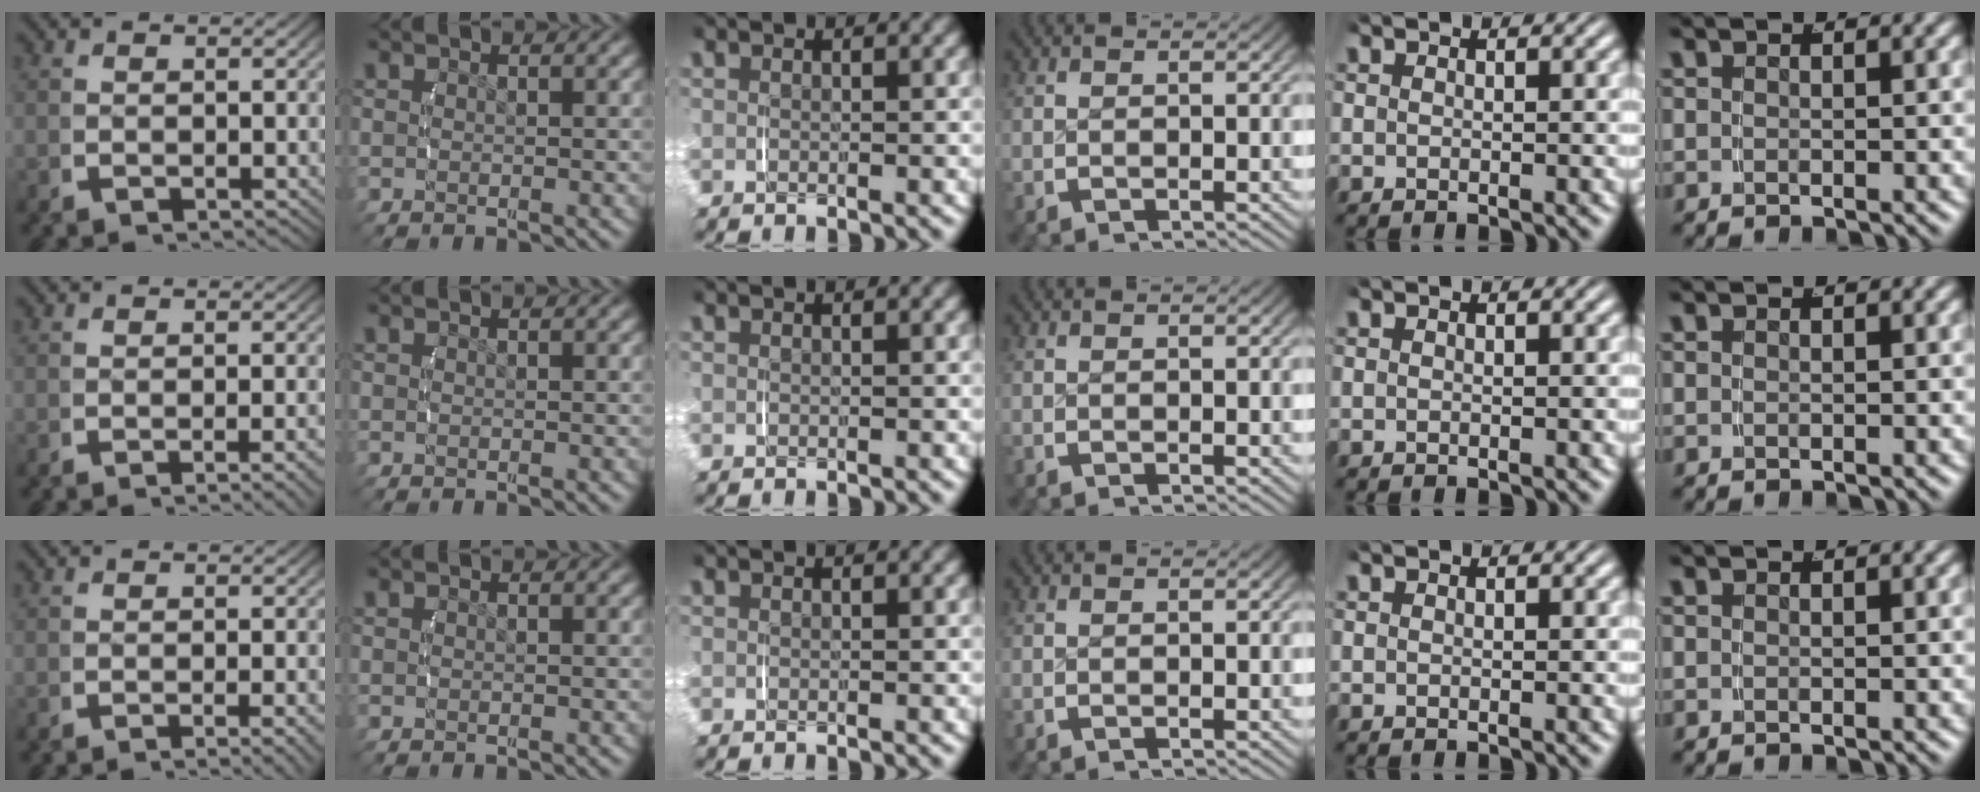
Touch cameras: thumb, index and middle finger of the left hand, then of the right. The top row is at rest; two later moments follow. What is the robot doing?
{"motion": "lift_and_place", "object": "measuring cup"}